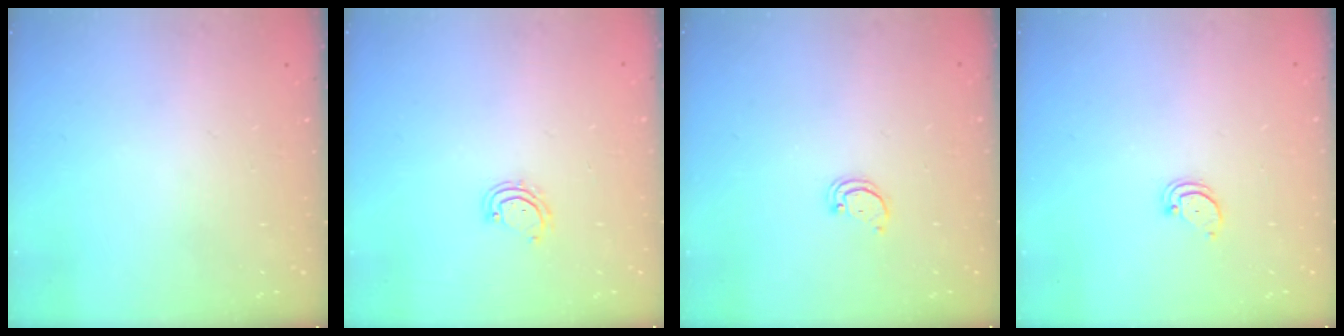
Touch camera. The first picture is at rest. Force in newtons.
{"total": 4.1, "press": 4.1, "slide": 0.3}
{"total": 1.5, "press": 1.5, "slide": 0.1}
{"total": 1.5, "press": 1.5, "slide": 0.2}